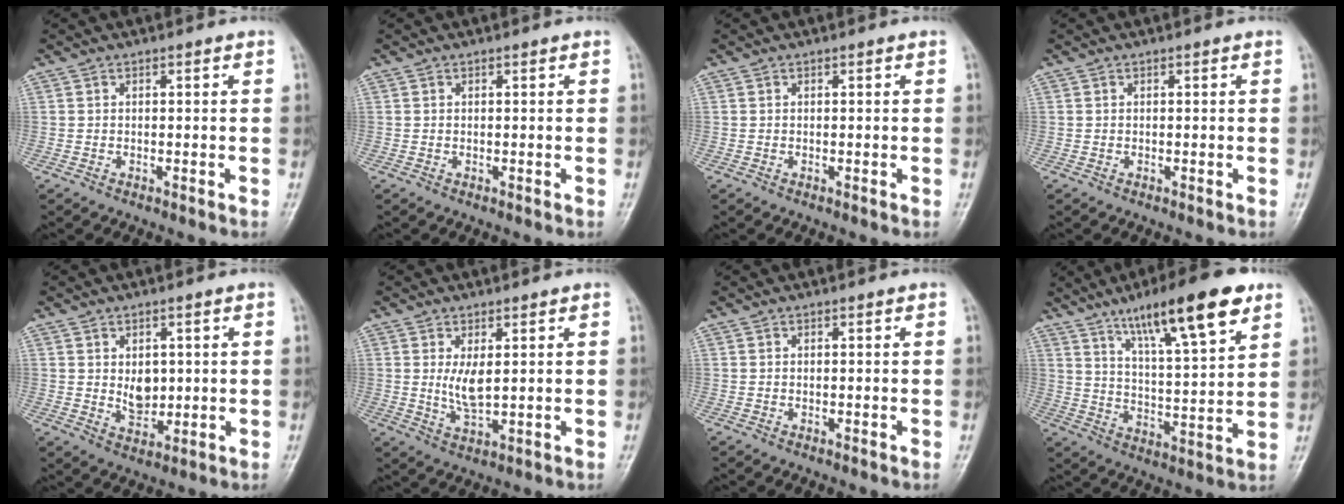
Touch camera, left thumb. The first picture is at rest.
{"total": 0.0}
{"total": 0.0}
{"total": 0.0}
{"total": 4.9, "force": [0.8, 3.5, 3.3], "torque": [-0.036, -0.013, 0.022]}
{"total": 4.5, "force": [1.0, 1.8, 4.0], "torque": [-0.073, -0.017, 0.028]}
{"total": 0.0}
{"total": 17.9, "force": [10.7, 3.8, 13.9], "torque": [-0.203, -0.043, 0.177]}